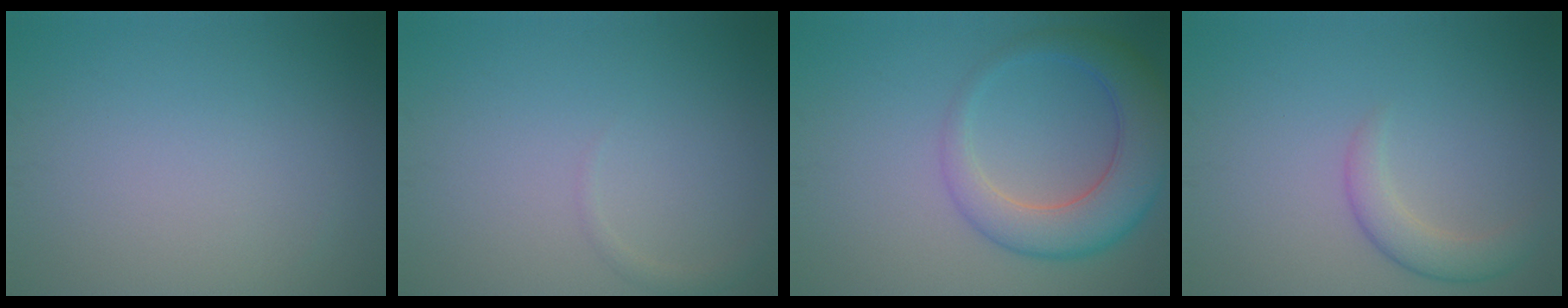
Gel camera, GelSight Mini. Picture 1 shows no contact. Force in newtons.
{"total": 0.8, "press": 0.8, "slide": 0.1}
{"total": 6.6, "press": 6.6, "slide": 0.3}
{"total": 2.6, "press": 2.6, "slide": 0.1}